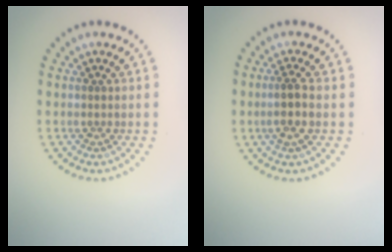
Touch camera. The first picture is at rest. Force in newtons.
{"total": 2.3, "press": 2.1, "slide": 0.9}